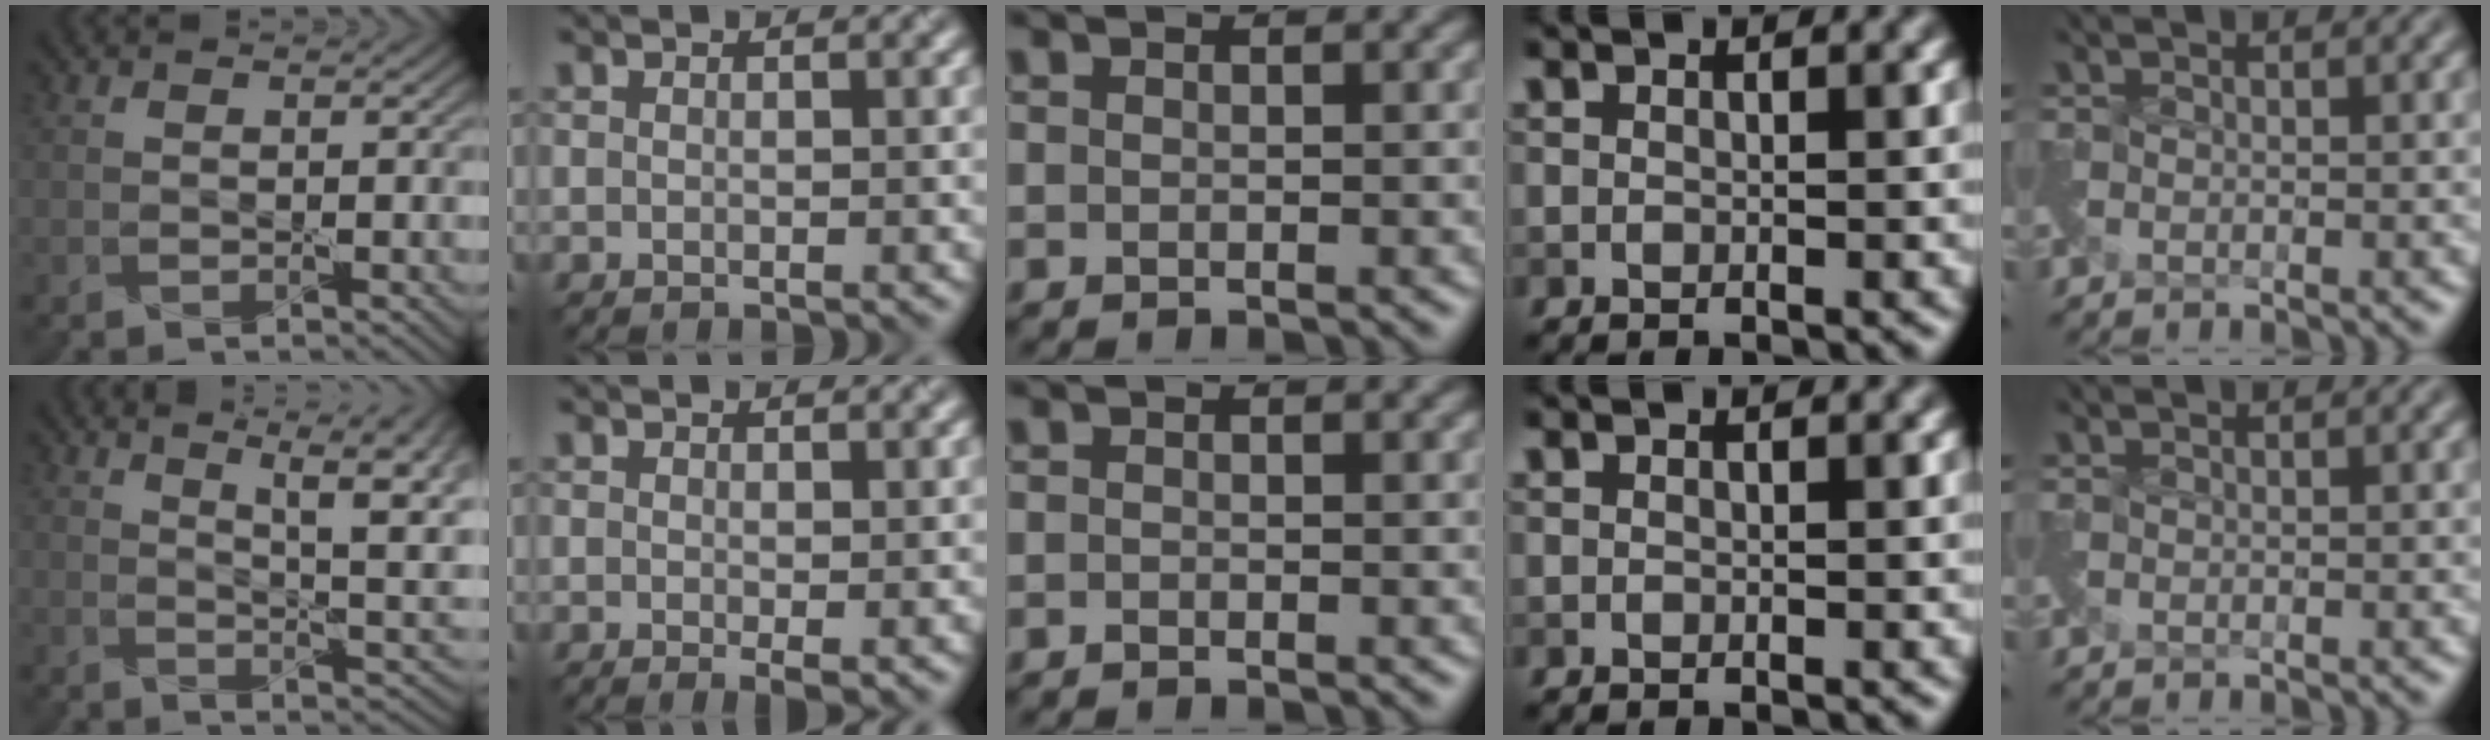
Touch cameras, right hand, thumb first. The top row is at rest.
{"thumb": {"total": 11.3, "force": [5.0, 3.7, 9.4], "torque": [-0.137, 0.016, 0.074]}, "index": {"total": 1.2, "force": [0.0, 0.2, 1.2], "torque": [-0.016, -0.010, -0.001]}}